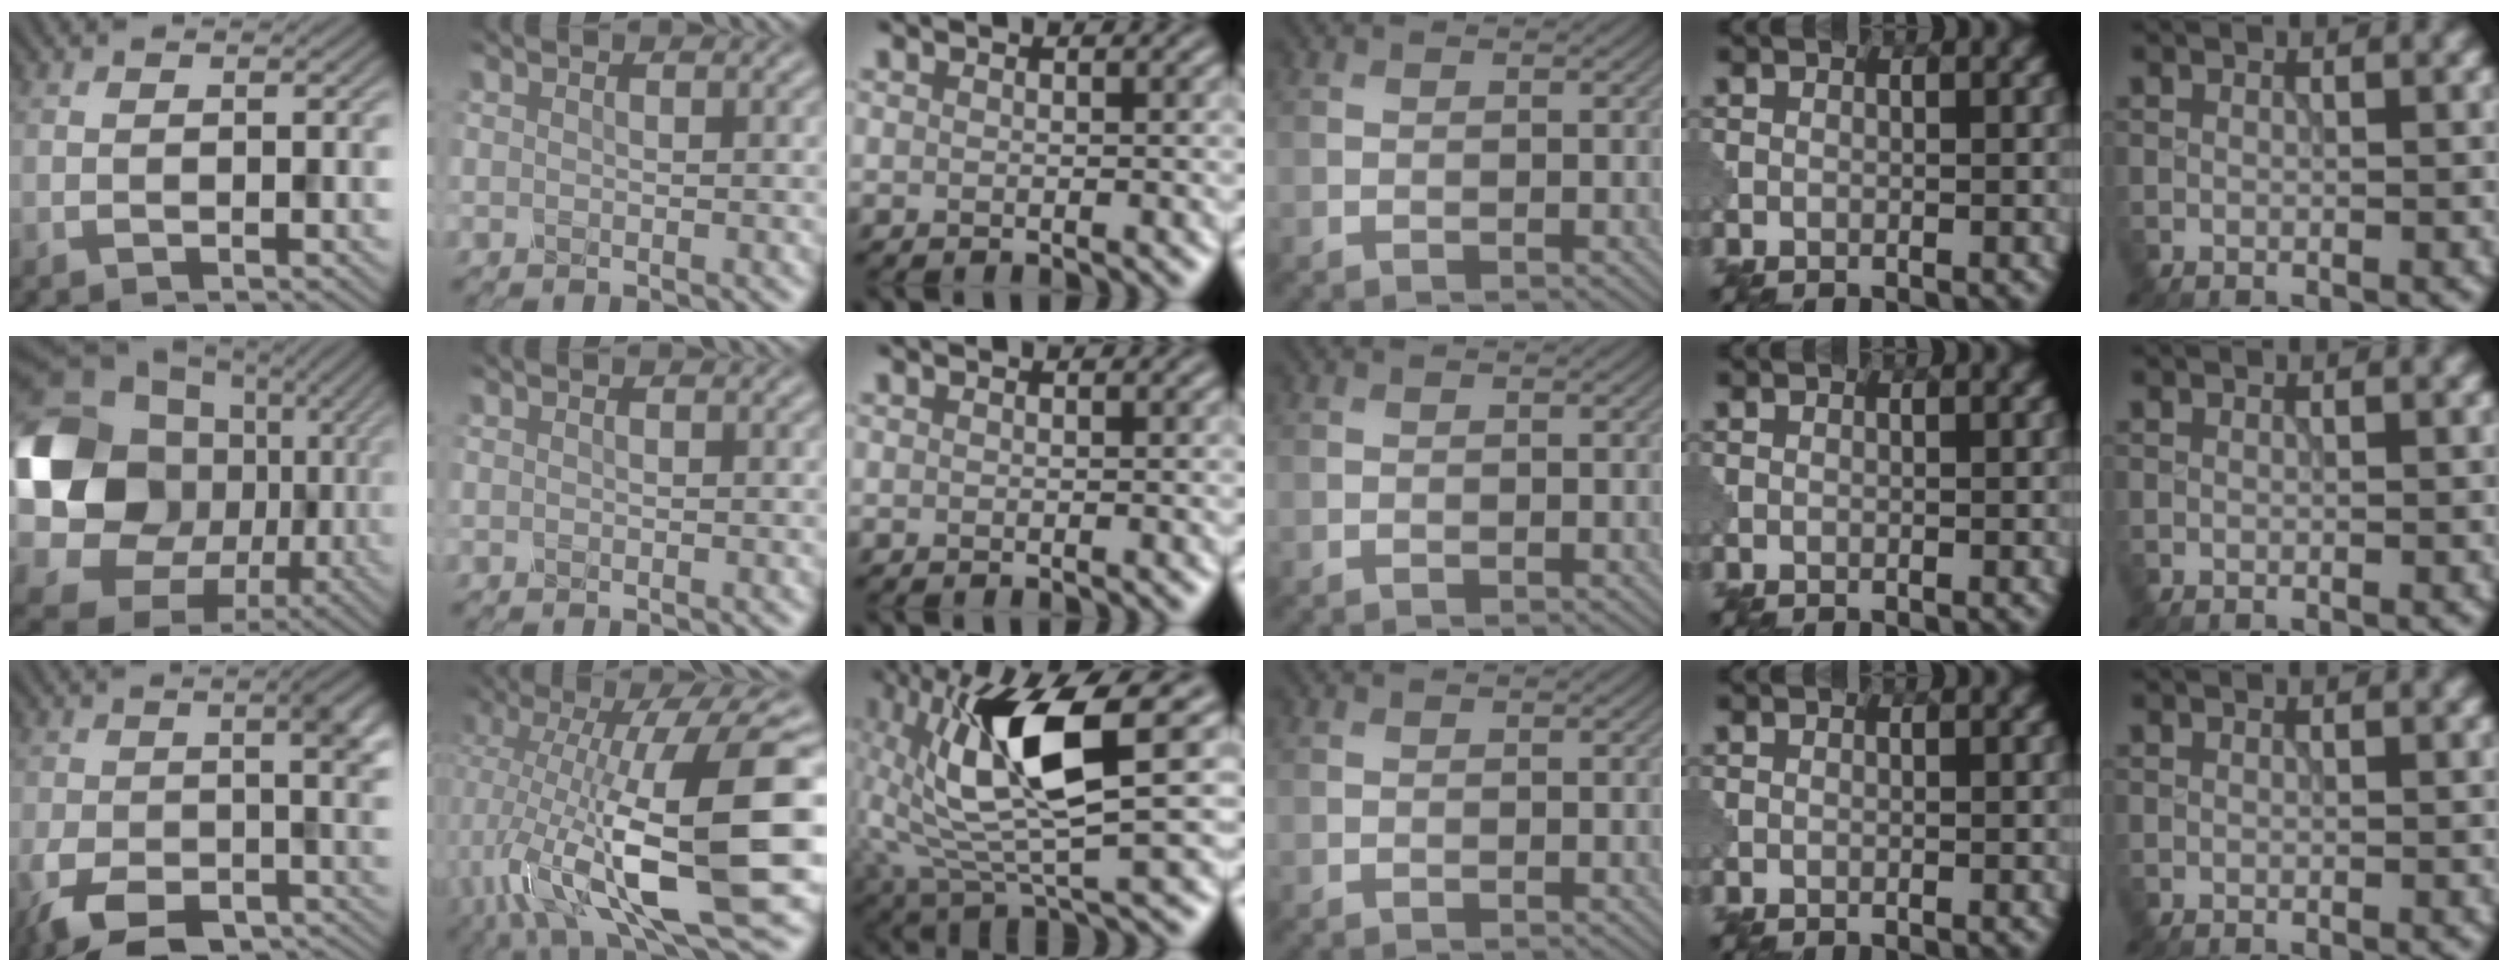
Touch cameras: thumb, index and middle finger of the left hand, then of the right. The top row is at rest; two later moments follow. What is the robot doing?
{"motion": "shake", "object": "salt shaker"}